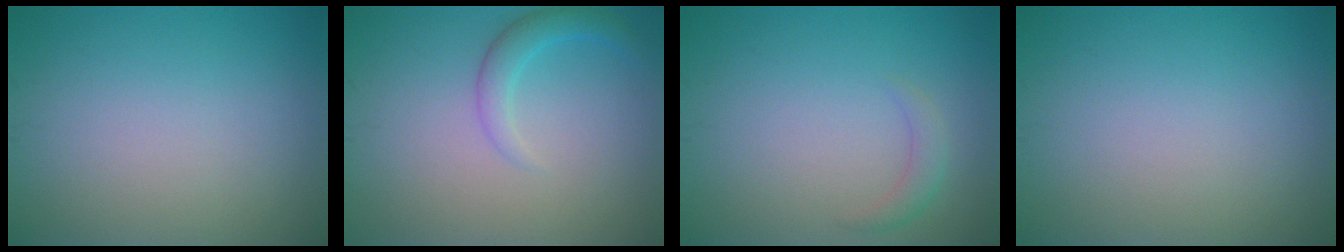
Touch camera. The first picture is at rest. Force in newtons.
{"total": 2.2, "press": 2.2, "slide": 0.1}
{"total": 1.3, "press": 1.3, "slide": 0.1}
{"total": 0.0}